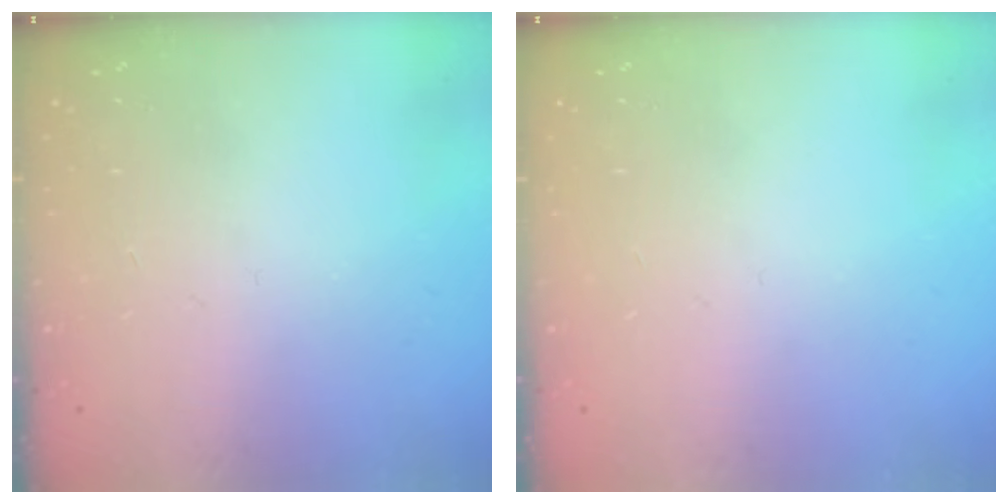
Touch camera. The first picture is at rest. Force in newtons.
{"total": 0.0}